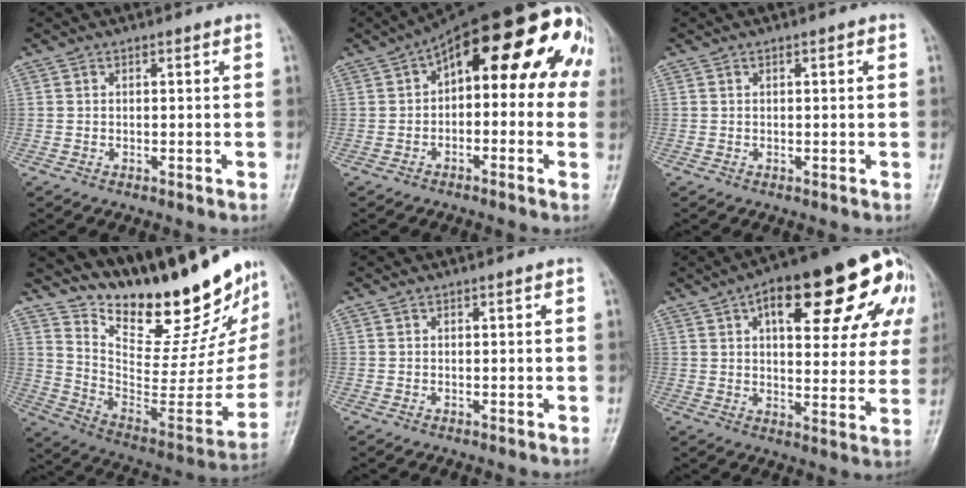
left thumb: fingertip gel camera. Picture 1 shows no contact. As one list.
[{"total": 19.2, "force": [3.9, 9.0, 16.5], "torque": [-0.182, 0.050, 0.033]}, {"total": 0.8, "force": [0.2, 0.2, 0.7], "torque": [-0.010, 0.001, 0.003]}, {"total": 28.5, "force": [22.1, 9.0, 15.6], "torque": [-0.207, -0.140, 0.338]}, {"total": 0.0}, {"total": 23.8, "force": [10.4, 9.0, 19.4], "torque": [-0.237, 0.002, 0.139]}]